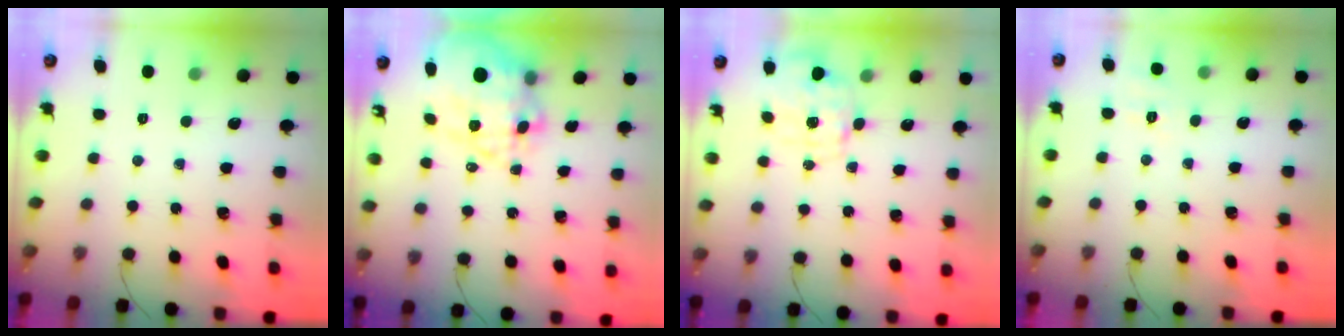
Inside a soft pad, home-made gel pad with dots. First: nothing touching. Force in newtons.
{"total": 19.0, "press": 18.4, "slide": 4.6}
{"total": 2.8, "press": 2.7, "slide": 0.9}
{"total": 6.8, "press": 6.4, "slide": 2.1}